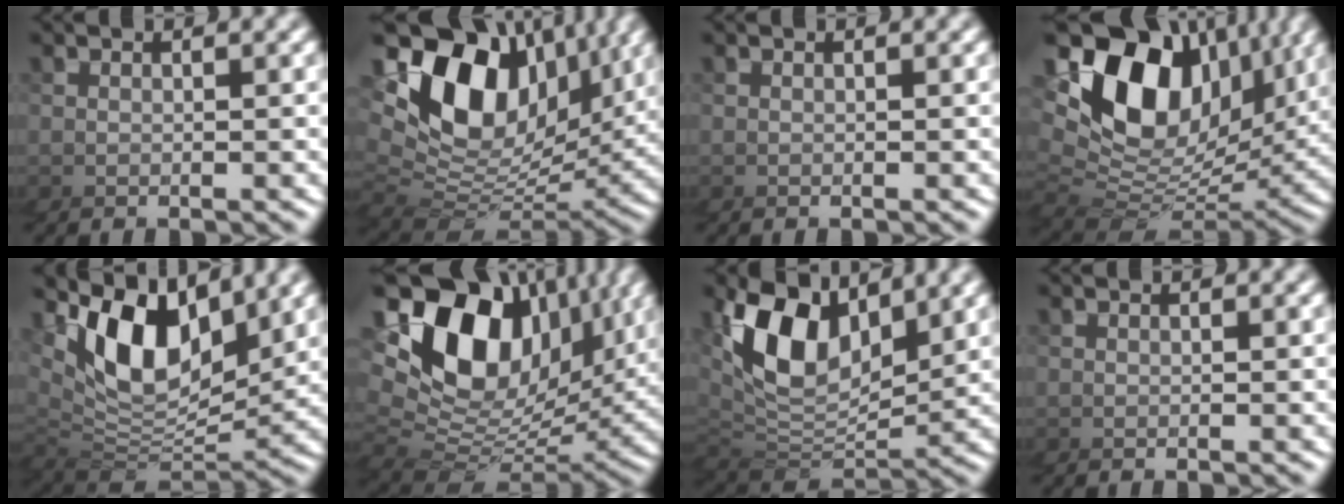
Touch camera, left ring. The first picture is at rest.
{"total": 10.4, "force": [4.0, 6.9, 6.6], "torque": [-0.122, 0.024, 0.043]}
{"total": 0.0}
{"total": 11.4, "force": [3.9, 7.6, 7.5], "torque": [-0.135, 0.025, 0.043]}
{"total": 6.0, "force": [3.1, 3.6, 3.7], "torque": [-0.103, 0.008, 0.044]}
{"total": 12.5, "force": [3.7, 8.2, 8.5], "torque": [-0.141, 0.026, 0.041]}
{"total": 6.0, "force": [3.3, 3.8, 3.3], "torque": [-0.094, 0.008, 0.047]}
{"total": 0.0}